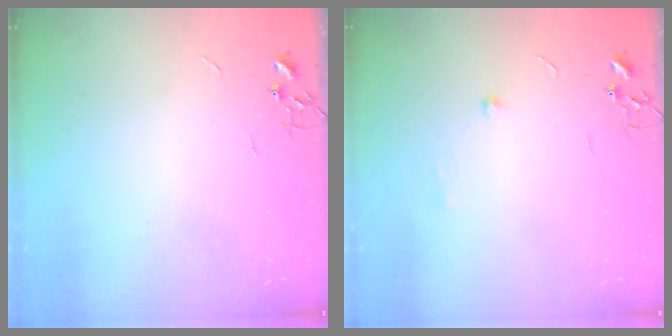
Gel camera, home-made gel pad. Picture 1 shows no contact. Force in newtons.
{"total": 5.0, "press": 4.8, "slide": 1.3}